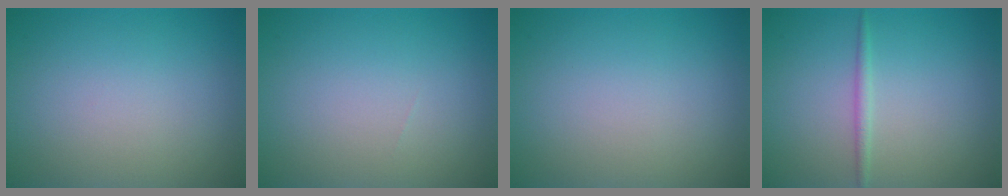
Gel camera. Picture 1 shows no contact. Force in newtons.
{"total": 0.0}
{"total": 0.0}
{"total": 1.1, "press": 1.1, "slide": 0.0}